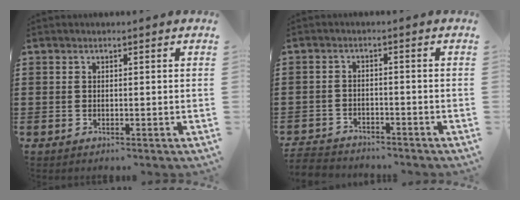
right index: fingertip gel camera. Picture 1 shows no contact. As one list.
[{"total": 2.8, "force": [-2.8, 0.4, -0.1], "torque": [-0.013, -0.003, -0.064]}]